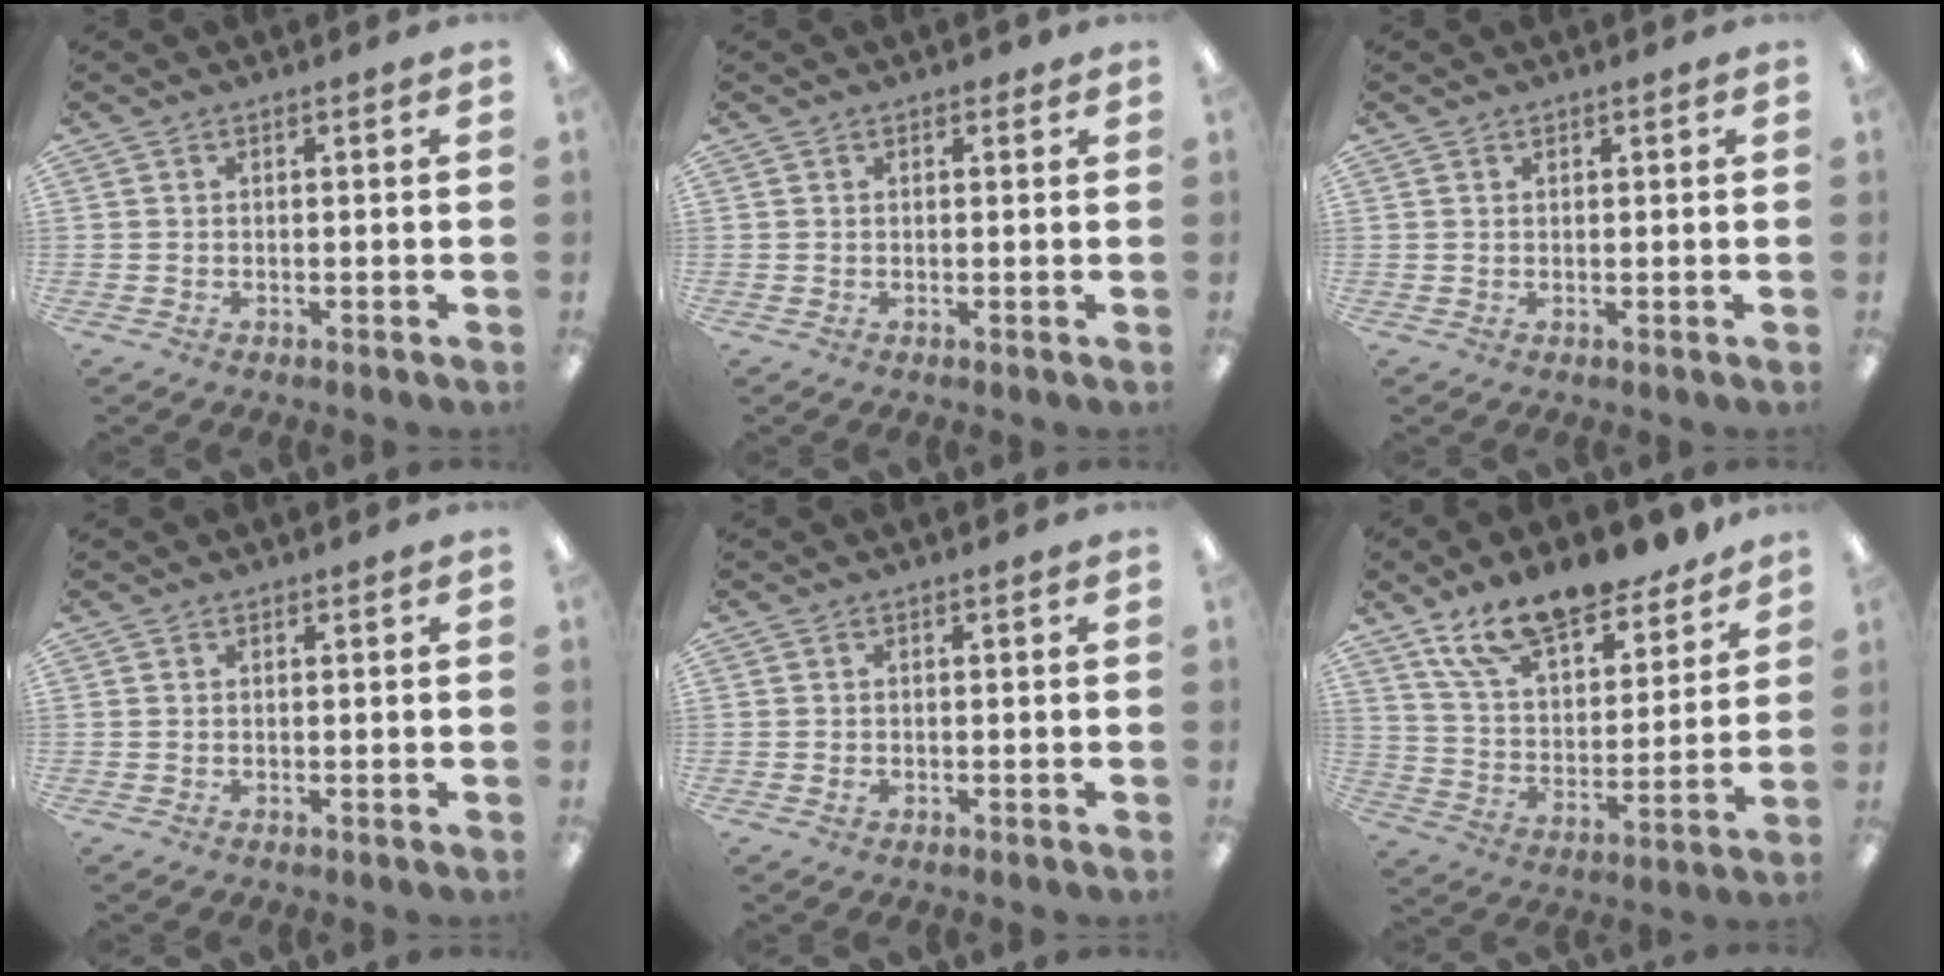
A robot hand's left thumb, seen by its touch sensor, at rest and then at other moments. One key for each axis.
{"total": 1.2, "fx": 0.8, "fy": 0.8, "fz": 0.3, "tx": -0.008, "ty": 0.003, "tz": 0.014}
{"total": 0.8, "fx": 0.7, "fy": 0.4, "fz": 0.0, "tx": 0.000, "ty": 0.001, "tz": 0.014}
{"total": 0.6, "fx": 0.5, "fy": 0.3, "fz": 0.1, "tx": -0.002, "ty": 0.002, "tz": 0.009}
{"total": 0.6, "fx": 0.0, "fy": 0.4, "fz": 0.3, "tx": -0.005, "ty": 0.002, "tz": -0.002}
{"total": 17.7, "fx": 14.3, "fy": 6.5, "fz": 8.2, "tx": -0.145, "ty": -0.088, "tz": 0.252}